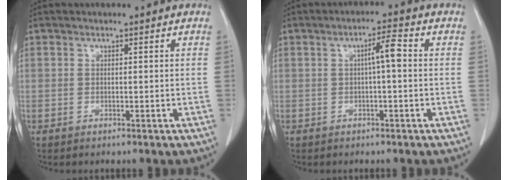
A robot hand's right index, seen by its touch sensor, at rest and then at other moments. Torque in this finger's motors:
{"motor_torque": [0.58, 0.11, 0.12, 0.03]}